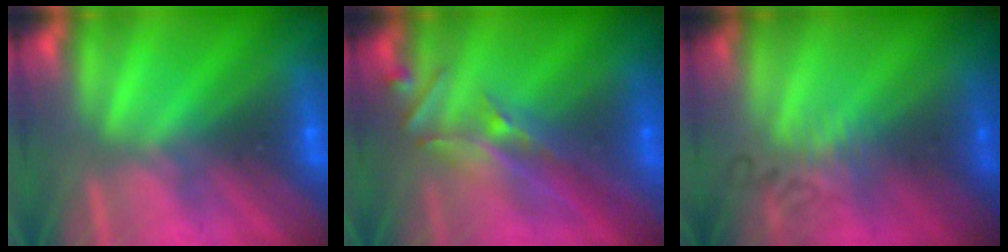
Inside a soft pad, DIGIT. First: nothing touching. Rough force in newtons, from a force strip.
{"total": 2.5}
{"total": 2.4}